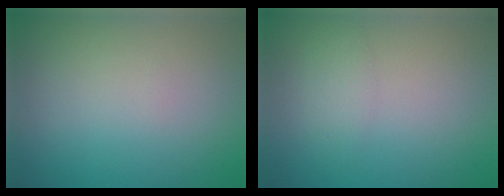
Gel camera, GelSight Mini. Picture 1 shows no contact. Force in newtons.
{"total": 1.7, "press": 1.7, "slide": 0.0}